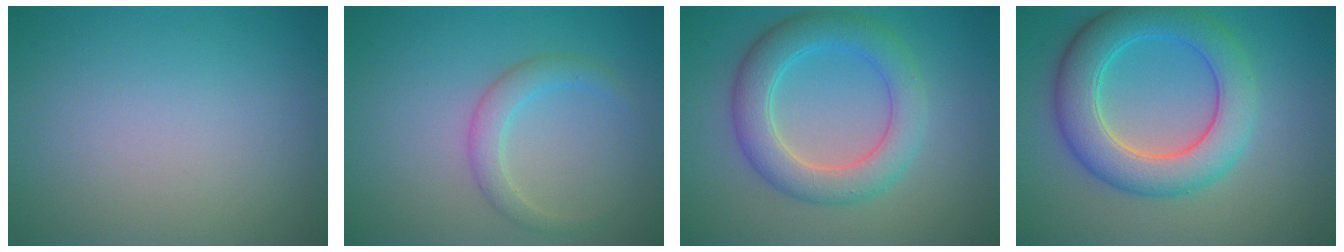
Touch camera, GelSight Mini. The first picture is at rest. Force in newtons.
{"total": 2.3, "press": 2.2, "slide": 0.3}
{"total": 5.4, "press": 5.4, "slide": 0.2}
{"total": 6.9, "press": 6.9, "slide": 0.2}